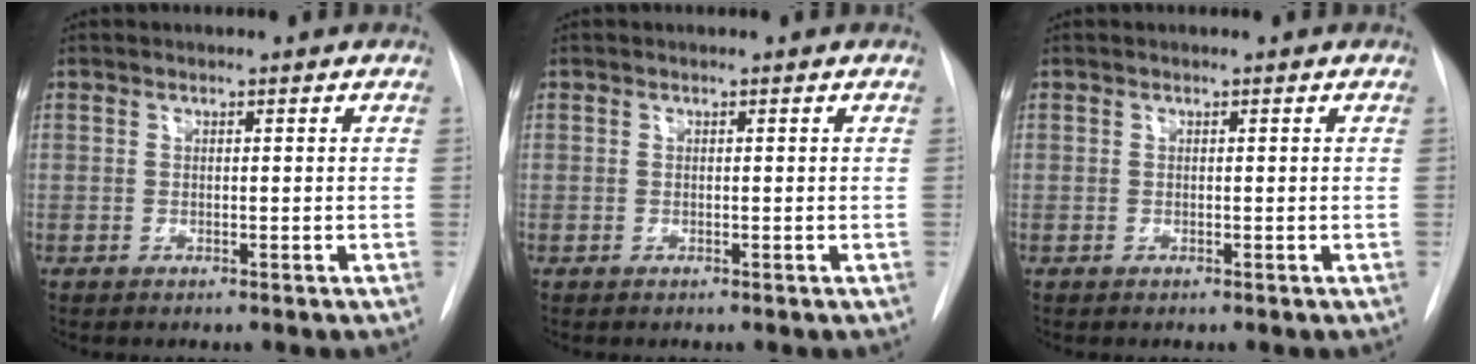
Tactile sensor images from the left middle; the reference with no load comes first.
{"total": 0.0}
{"total": 0.0}